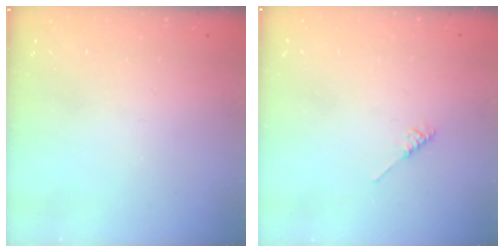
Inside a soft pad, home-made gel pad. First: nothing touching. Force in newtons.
{"total": 2.2, "press": 2.2, "slide": 0.5}